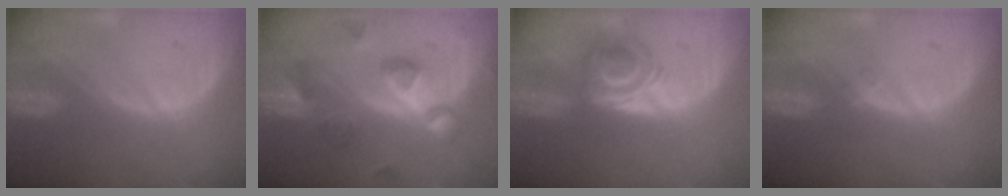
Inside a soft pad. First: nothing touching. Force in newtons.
{"total": 9.4, "press": 8.4, "slide": 4.3}
{"total": 5.9, "press": 4.8, "slide": 3.3}
{"total": 0.8, "press": 0.7, "slide": 0.4}